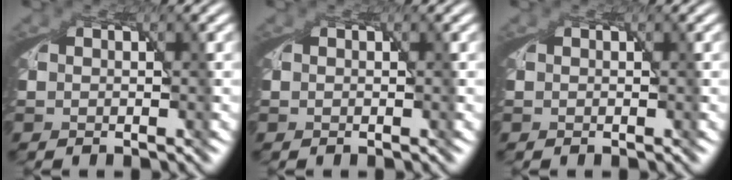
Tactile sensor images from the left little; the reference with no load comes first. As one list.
[{"total": 0.0}, {"total": 0.0}]